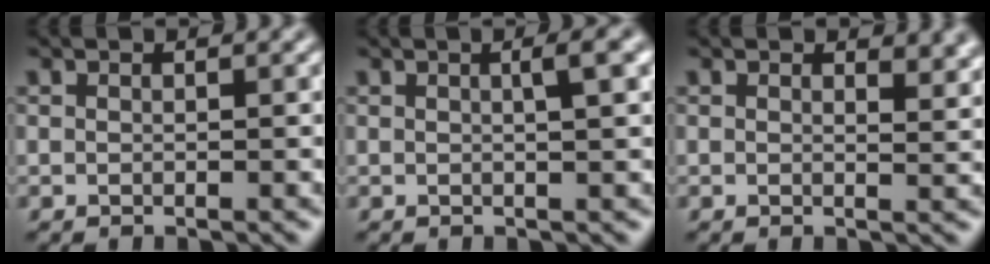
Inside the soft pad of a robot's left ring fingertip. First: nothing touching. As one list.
[{"total": 2.4, "force": [0.6, 0.6, 2.3], "torque": [-0.026, 0.010, 0.005]}, {"total": 2.4, "force": [1.5, 1.0, 1.7], "torque": [-0.023, -0.004, 0.023]}]